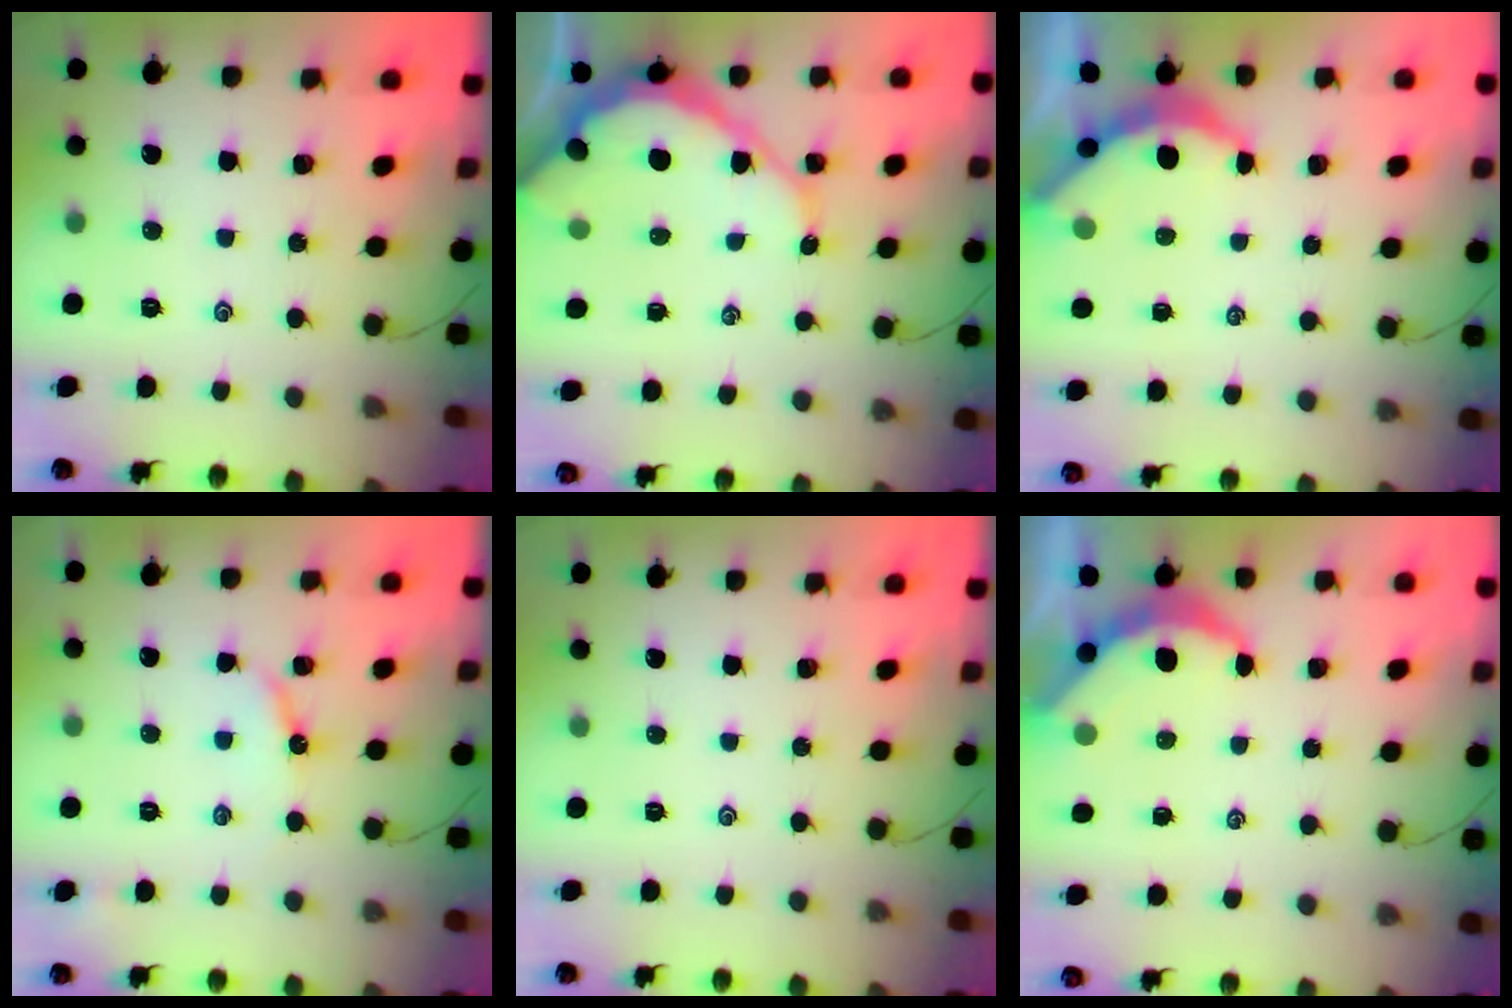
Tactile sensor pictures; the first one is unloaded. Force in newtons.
{"total": 11.4, "press": 11.3, "slide": 1.1}
{"total": 4.9, "press": 4.9, "slide": 0.4}
{"total": 6.2, "press": 6.2, "slide": 0.6}
{"total": 0.0}
{"total": 6.1, "press": 6.1, "slide": 0.5}